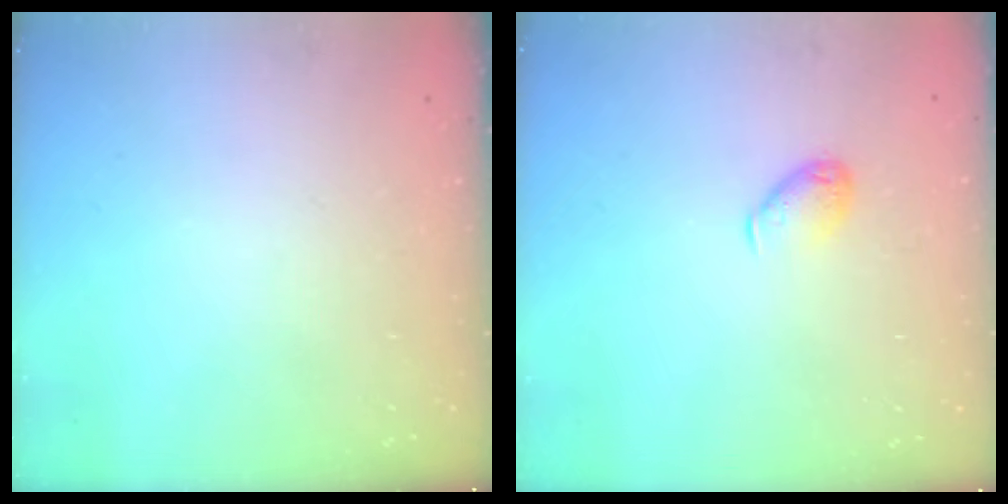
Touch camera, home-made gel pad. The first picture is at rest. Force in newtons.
{"total": 5.8, "press": 5.7, "slide": 0.6}